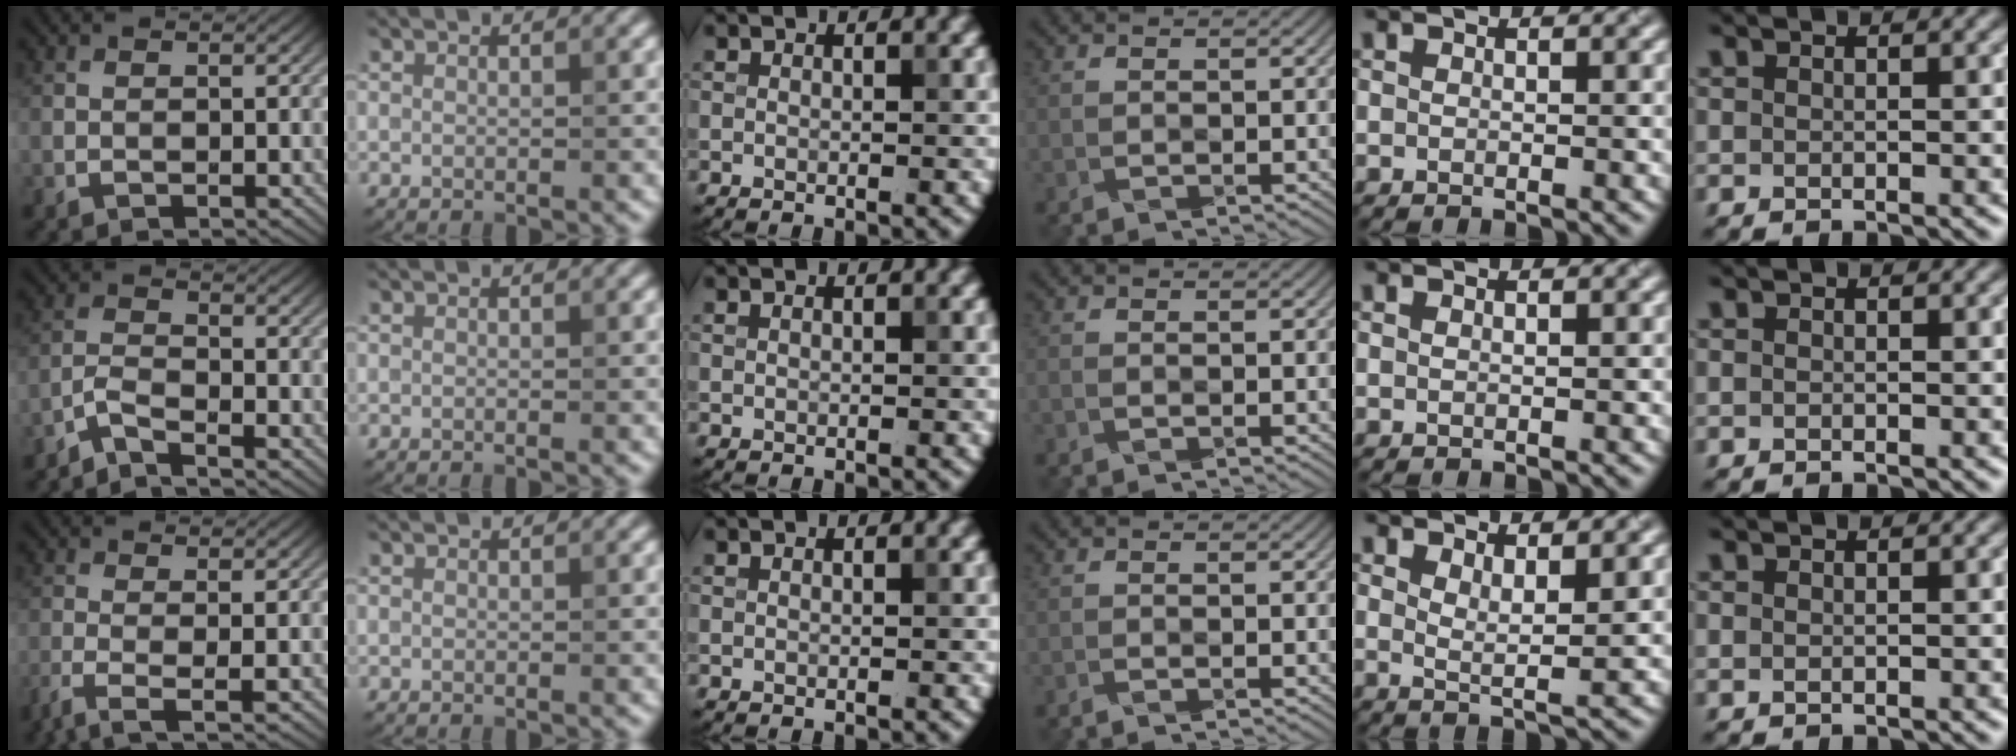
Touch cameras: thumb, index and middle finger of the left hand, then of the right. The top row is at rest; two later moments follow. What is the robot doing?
{"motion": "wrap", "object": "cellophane"}